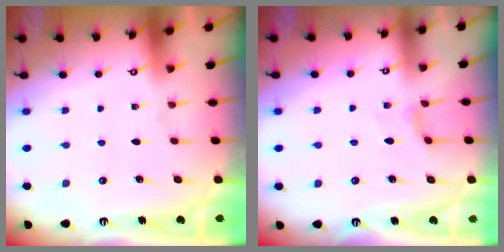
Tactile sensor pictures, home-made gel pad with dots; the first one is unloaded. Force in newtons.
{"total": 2.8, "press": 2.8, "slide": 0.6}